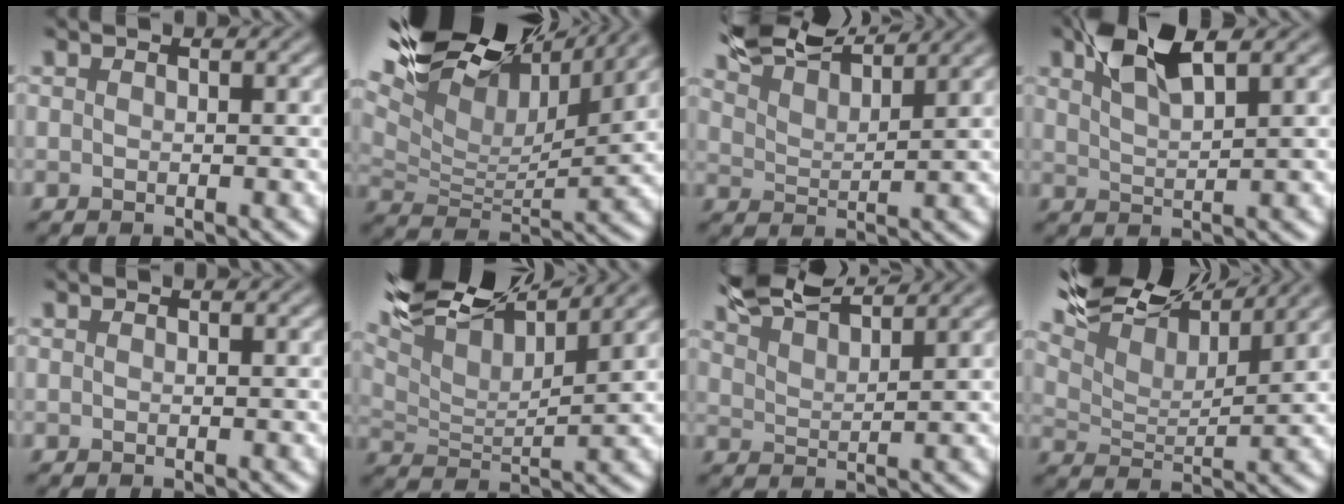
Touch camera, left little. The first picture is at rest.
{"total": 14.4, "force": [10.5, 5.2, 8.4], "torque": [-0.175, 0.036, 0.156]}
{"total": 7.2, "force": [6.7, 1.1, 2.5], "torque": [-0.057, 0.019, 0.109]}
{"total": 5.1, "force": [3.0, 1.6, 3.8], "torque": [-0.079, 0.013, 0.055]}
{"total": 0.0}
{"total": 11.0, "force": [8.3, 3.0, 6.6], "torque": [-0.129, 0.014, 0.135]}
{"total": 6.6, "force": [5.9, 1.0, 2.6], "torque": [-0.055, 0.019, 0.096]}
{"total": 10.2, "force": [9.0, 2.2, 4.2], "torque": [-0.098, 0.013, 0.139]}